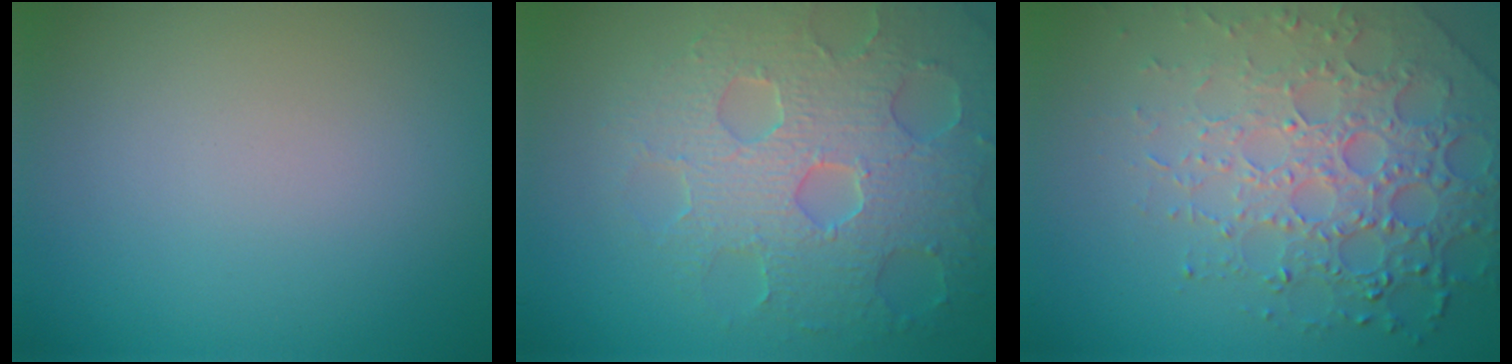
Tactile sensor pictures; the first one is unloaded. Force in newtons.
{"total": 7.5, "press": 5.8, "slide": 4.8}
{"total": 7.5, "press": 5.3, "slide": 5.3}